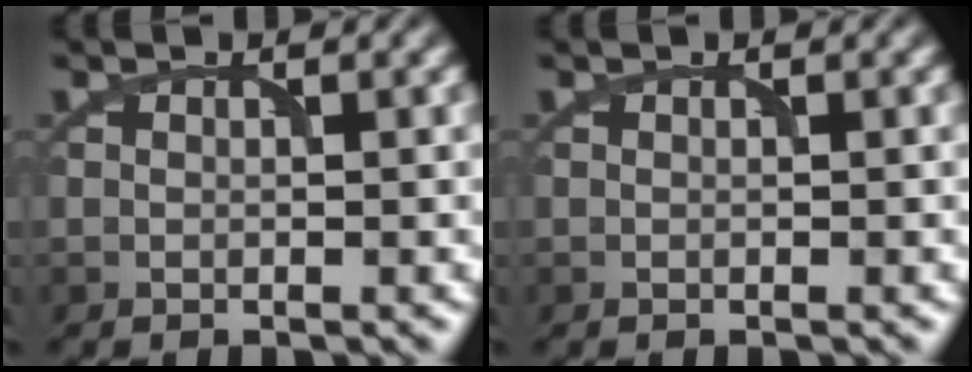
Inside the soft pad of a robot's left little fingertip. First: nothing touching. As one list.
[{"total": 0.0}]